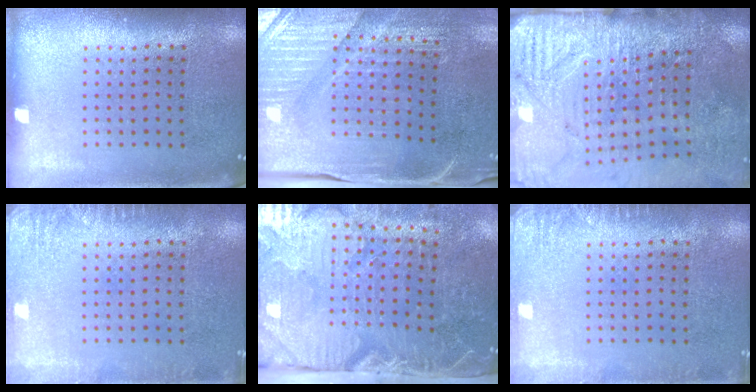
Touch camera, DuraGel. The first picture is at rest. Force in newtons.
{"total": 3.8, "press": 3.7, "slide": 0.9}
{"total": 3.6, "press": 3.4, "slide": 1.2}
{"total": 1.6, "press": 1.6, "slide": 0.2}
{"total": 5.2, "press": 4.4, "slide": 2.8}
{"total": 1.4, "press": 1.4, "slide": 0.3}